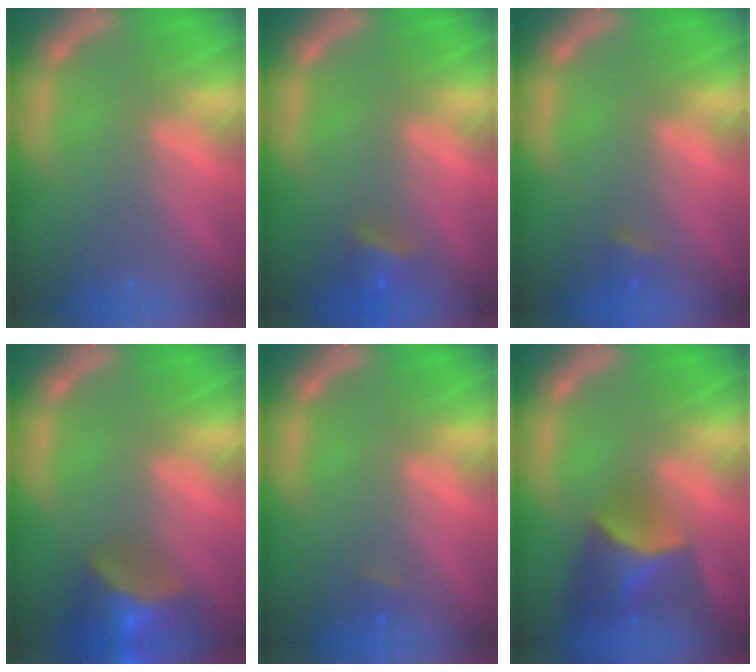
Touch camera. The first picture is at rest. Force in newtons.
{"total": 2.9}
{"total": 1.4}
{"total": 7.5}
{"total": 0.9}
{"total": 6.5}